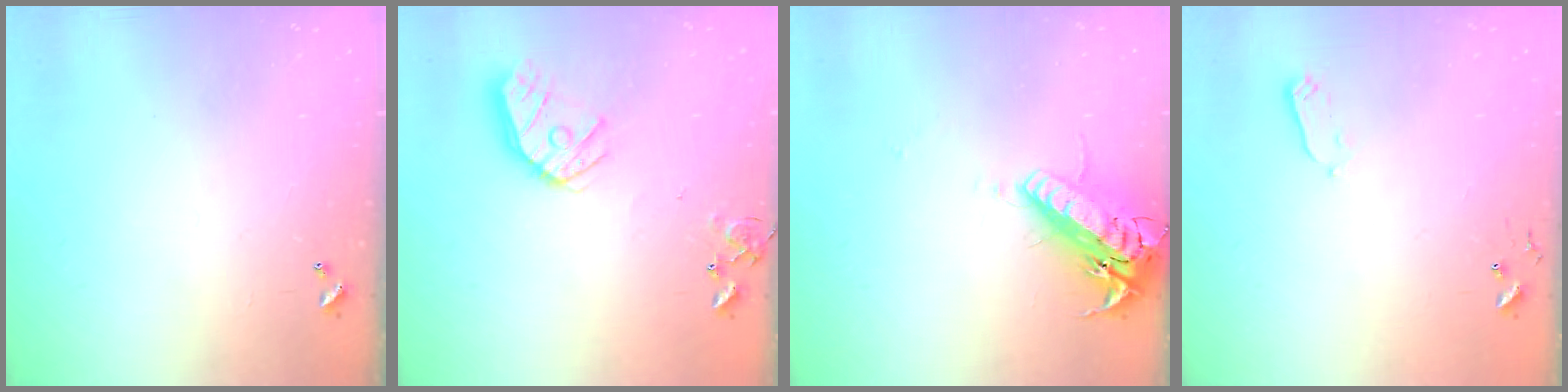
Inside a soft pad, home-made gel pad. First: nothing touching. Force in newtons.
{"total": 14.4, "press": 14.3, "slide": 1.9}
{"total": 17.6, "press": 17.3, "slide": 3.4}
{"total": 2.9, "press": 2.9, "slide": 0.4}